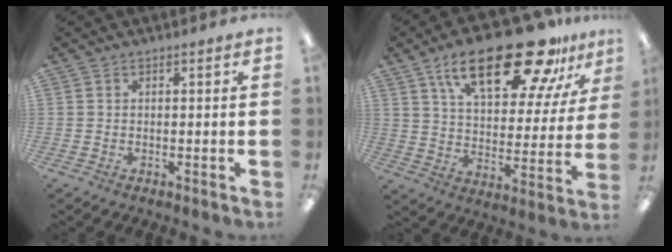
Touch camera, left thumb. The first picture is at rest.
{"total": 25.6, "force": [16.0, 10.2, 17.3], "torque": [-0.264, -0.081, 0.263]}